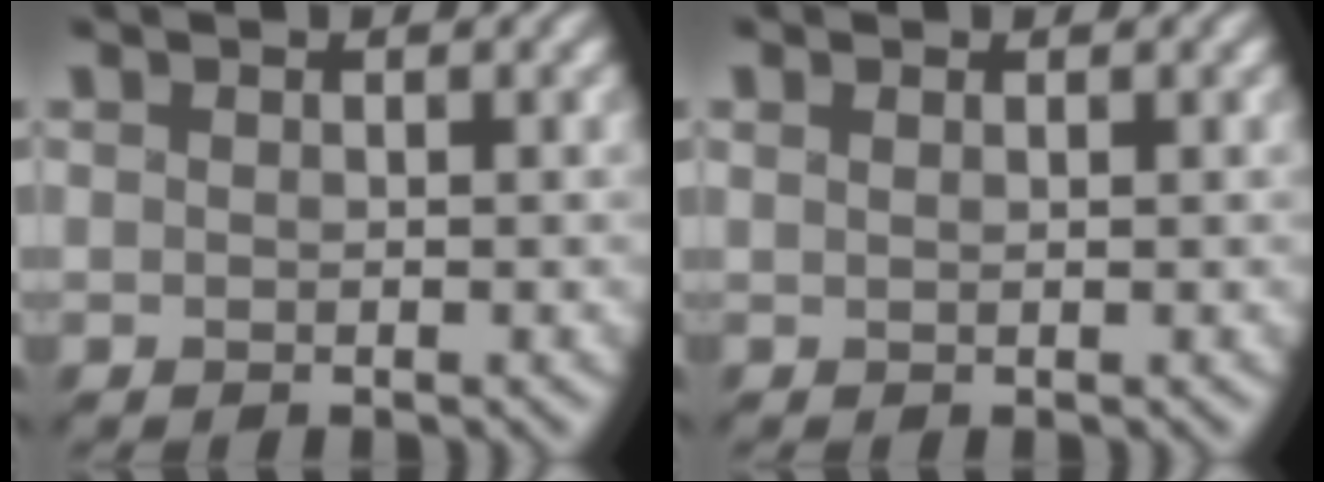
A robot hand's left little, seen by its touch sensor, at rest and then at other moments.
{"total": 0.0}